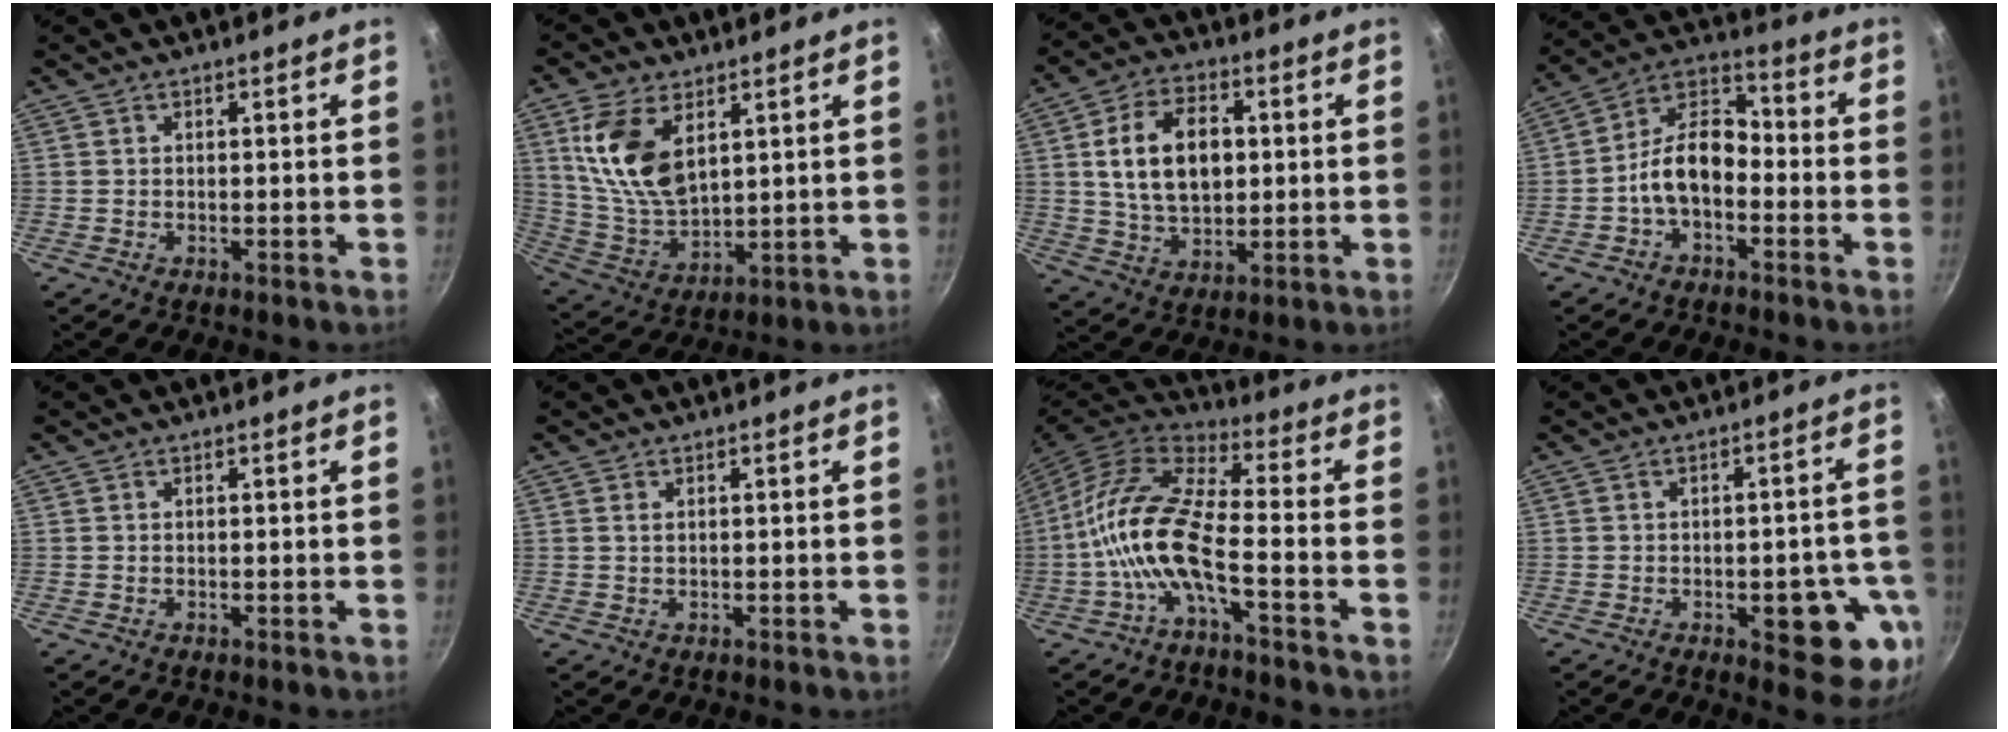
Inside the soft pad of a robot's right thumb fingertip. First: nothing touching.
{"total": 14.3, "force": [5.3, 8.1, 10.6], "torque": [-0.194, -0.031, 0.116]}
{"total": 14.2, "force": [2.0, 9.2, 10.7], "torque": [-0.162, 0.003, 0.035]}
{"total": 11.1, "force": [-3.0, 7.0, 8.1], "torque": [-0.119, 0.054, -0.073]}
{"total": 0.0}
{"total": 1.0, "force": [0.3, 0.6, 0.7], "torque": [-0.013, 0.002, 0.006]}
{"total": 13.5, "force": [-4.3, 4.6, 12.0], "torque": [-0.243, 0.043, -0.095]}
{"total": 11.8, "force": [-3.9, 4.9, 10.0], "torque": [-0.080, 0.013, -0.047]}